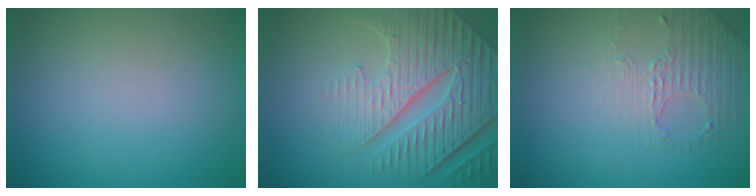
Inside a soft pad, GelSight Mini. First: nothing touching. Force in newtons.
{"total": 8.6, "press": 6.1, "slide": 6.1}
{"total": 1.6, "press": 1.0, "slide": 1.2}